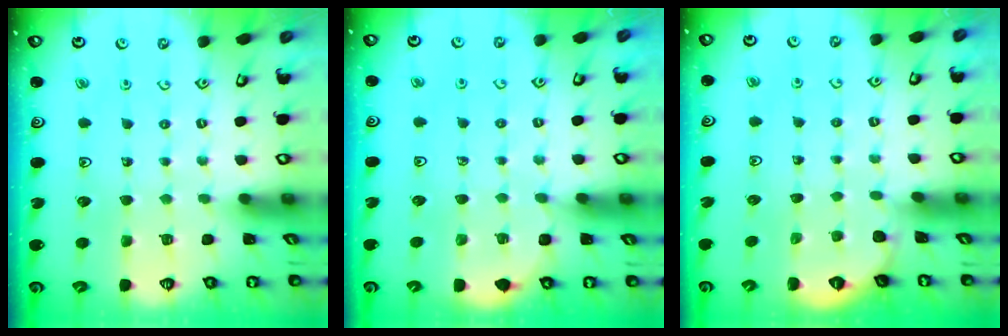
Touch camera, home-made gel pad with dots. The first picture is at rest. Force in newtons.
{"total": 4.4, "press": 3.9, "slide": 1.9}
{"total": 0.0}